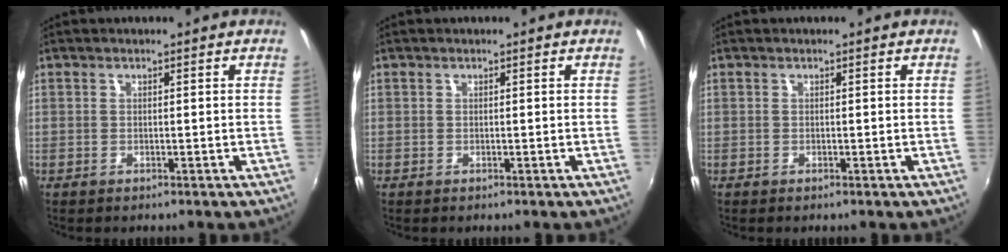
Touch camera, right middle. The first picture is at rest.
{"total": 0.0}
{"total": 0.0}